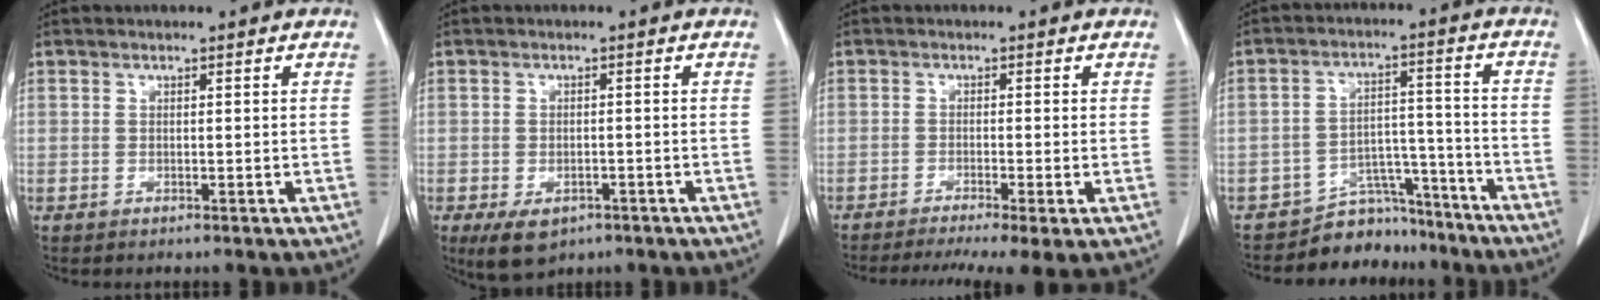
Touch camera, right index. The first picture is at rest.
{"total": 5.4, "force": [-3.3, 3.0, 3.0], "torque": [-0.054, -0.007, -0.044]}
{"total": 8.3, "force": [-5.8, 0.7, 5.9], "torque": [-0.093, -0.012, -0.093]}
{"total": 7.9, "force": [-7.2, 3.3, -0.1], "torque": [0.015, 0.056, -0.113]}